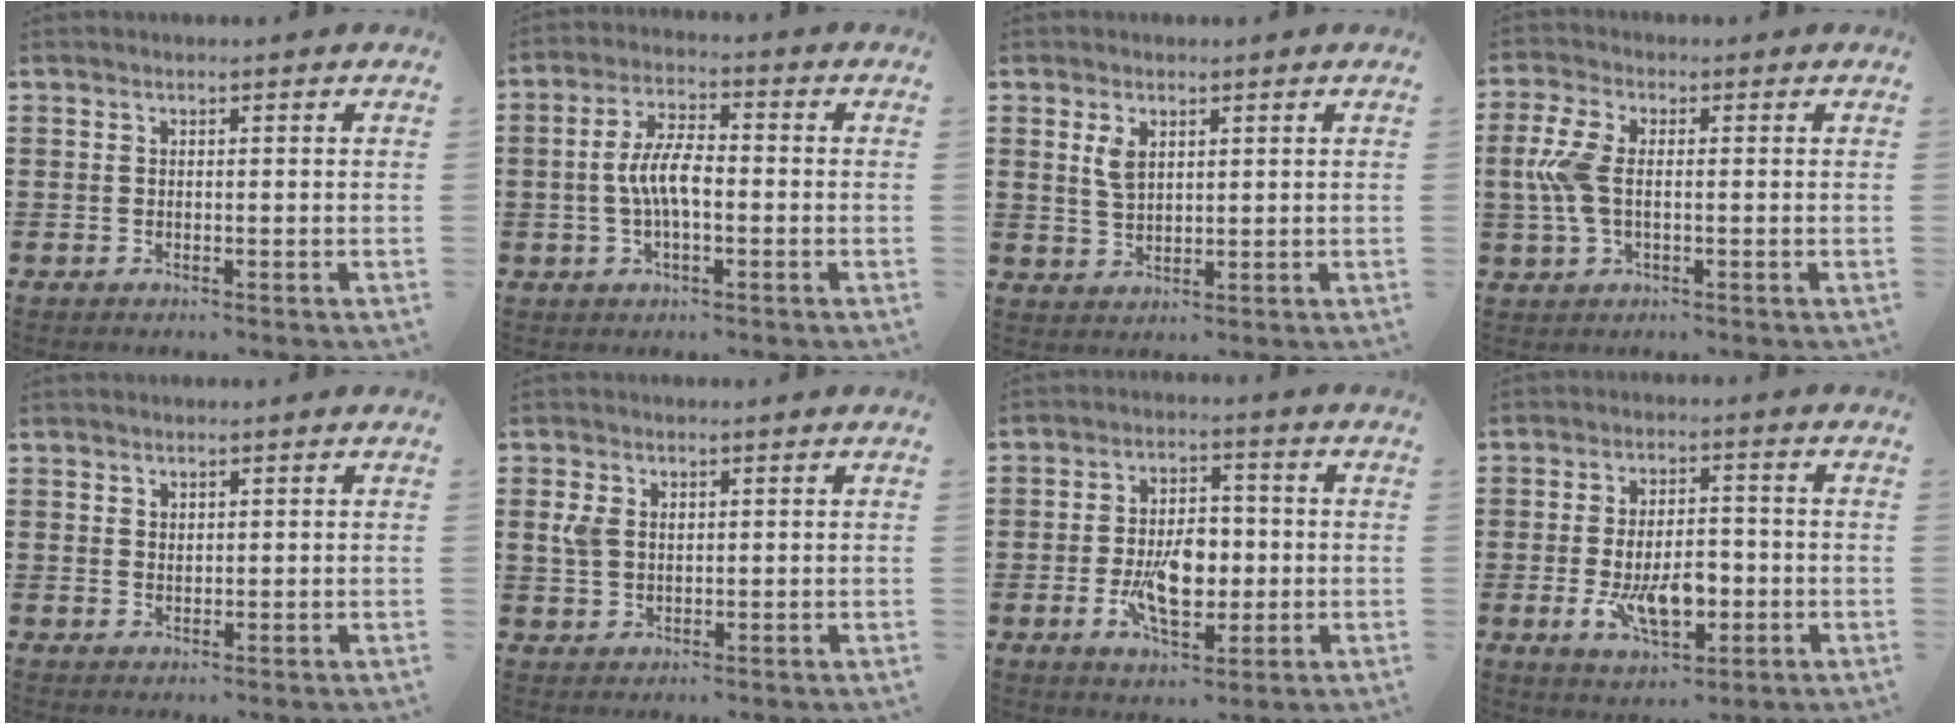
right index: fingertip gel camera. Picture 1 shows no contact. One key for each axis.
{"total": 6.6, "fx": -0.8, "fy": 2.6, "fz": 6.0, "tx": -0.126, "ty": 0.002, "tz": -0.019}
{"total": 3.2, "fx": 1.4, "fy": 1.7, "fz": 2.3, "tx": -0.051, "ty": 0.005, "tz": 0.025}
{"total": 6.5, "fx": -0.1, "fy": 3.3, "fz": 5.6, "tx": -0.150, "ty": -0.005, "tz": -0.014}
{"total": 1.1, "fx": 0.9, "fy": 0.6, "fz": 0.2, "tx": -0.004, "ty": 0.001, "tz": 0.019}
{"total": 3.2, "fx": 1.0, "fy": 2.2, "fz": 2.1, "tx": -0.055, "ty": 0.007, "tz": 0.015}
{"total": 9.1, "fx": -1.6, "fy": 4.9, "fz": 7.5, "tx": -0.146, "ty": -0.005, "tz": -0.037}
{"total": 8.8, "fx": -2.3, "fy": 4.4, "fz": 7.2, "tx": -0.128, "ty": -0.004, "tz": -0.043}